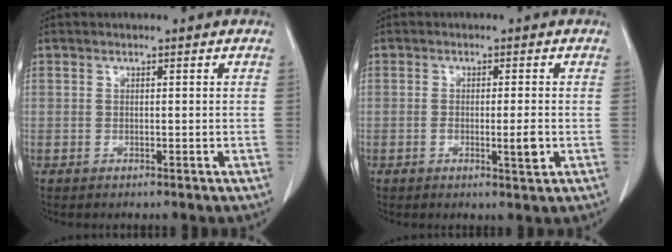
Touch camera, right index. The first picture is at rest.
{"total": 3.0, "force": [-0.6, 0.3, 2.9], "torque": [-0.043, -0.002, -0.006]}